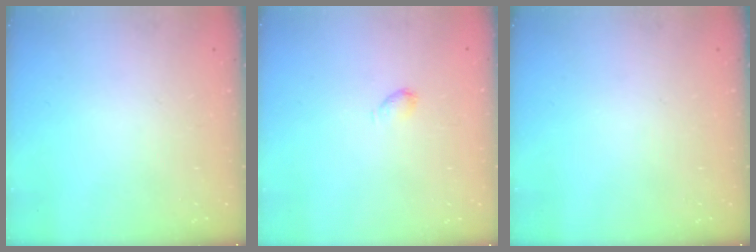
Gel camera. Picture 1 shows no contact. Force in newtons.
{"total": 2.8, "press": 2.8, "slide": 0.5}
{"total": 0.0}